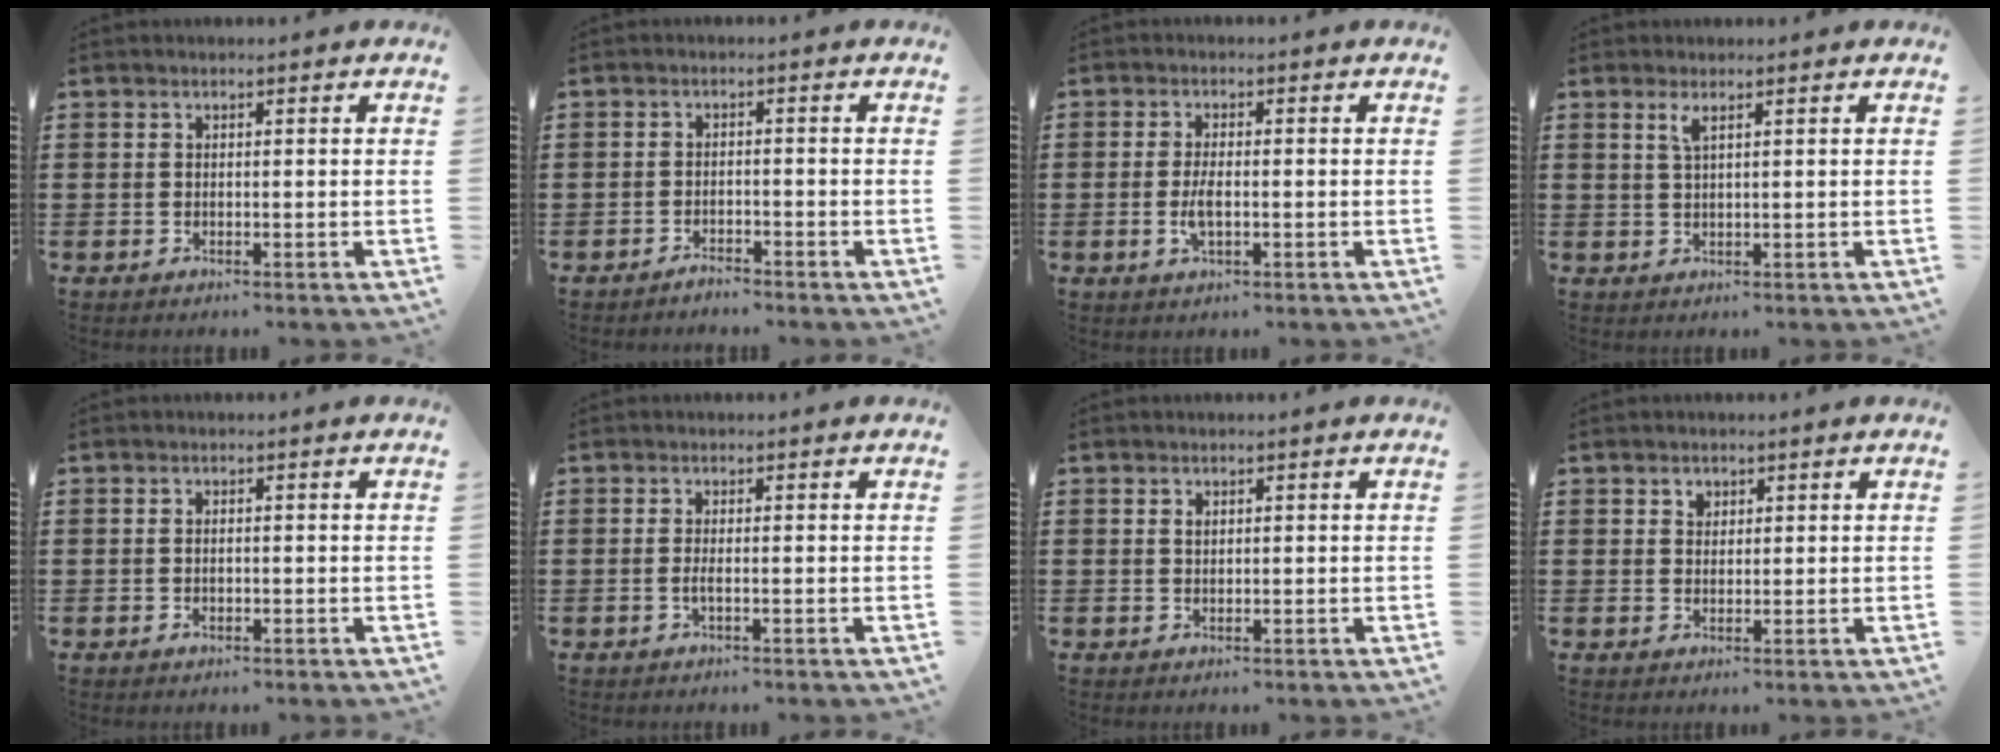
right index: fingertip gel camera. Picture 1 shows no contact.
{"total": 1.7, "force": [-1.7, 0.2, 0.1], "torque": [-0.008, 0.004, -0.035]}
{"total": 3.3, "force": [-0.6, 1.1, 3.0], "torque": [-0.068, -0.004, -0.016]}
{"total": 1.8, "force": [0.9, 0.3, 1.5], "torque": [-0.033, 0.002, 0.015]}
{"total": 0.9, "force": [-0.3, 0.3, 0.8], "torque": [-0.018, -0.003, -0.005]}
{"total": 1.3, "force": [-0.5, 0.0, 1.2], "torque": [-0.028, -0.004, -0.011]}
{"total": 0.8, "force": [0.3, 0.5, 0.5], "torque": [-0.012, 0.003, 0.006]}
{"total": 1.5, "force": [0.9, 1.1, 0.5], "torque": [-0.011, 0.004, 0.018]}